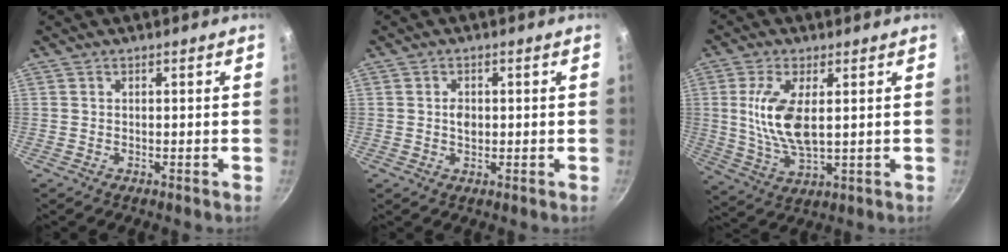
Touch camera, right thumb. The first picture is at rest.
{"total": 2.4, "force": [0.1, 1.7, 1.7], "torque": [-0.022, 0.001, 0.002]}
{"total": 11.0, "force": [1.6, 4.7, 9.8], "torque": [-0.206, -0.016, 0.039]}